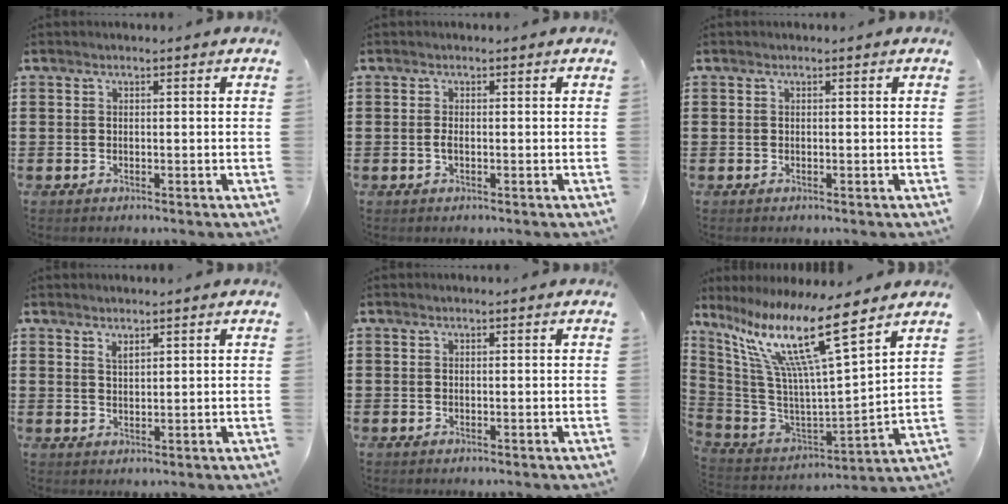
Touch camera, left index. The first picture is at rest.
{"total": 1.1, "force": [-0.2, 0.4, 1.0], "torque": [-0.027, -0.005, -0.006]}
{"total": 0.0}
{"total": 1.6, "force": [1.3, 0.5, 0.7], "torque": [-0.016, 0.002, 0.024]}
{"total": 0.0}
{"total": 15.2, "force": [9.2, 1.3, 12.0], "torque": [-0.274, -0.064, 0.143]}